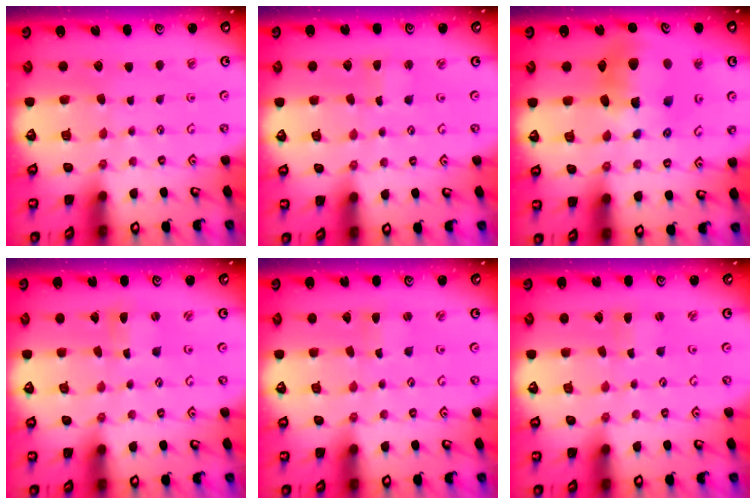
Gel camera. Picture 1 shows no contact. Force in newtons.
{"total": 2.3, "press": 2.3, "slide": 0.3}
{"total": 16.1, "press": 16.0, "slide": 2.2}
{"total": 1.0, "press": 1.0, "slide": 0.2}
{"total": 2.4, "press": 2.4, "slide": 0.5}
{"total": 2.4, "press": 2.4, "slide": 0.5}